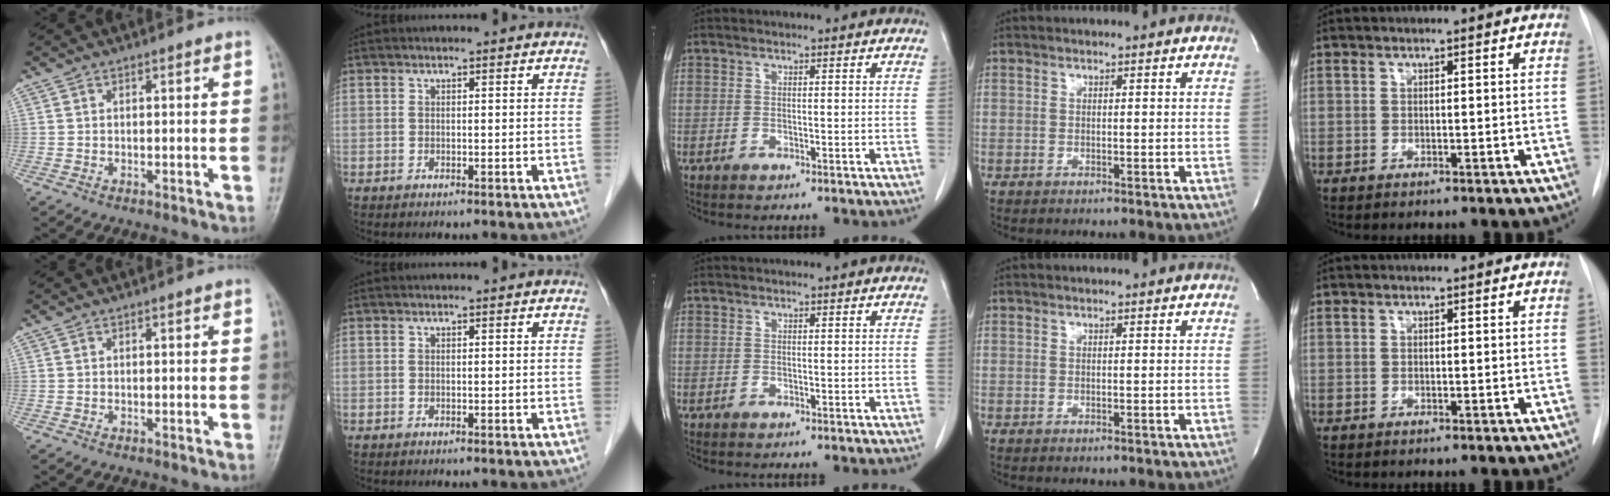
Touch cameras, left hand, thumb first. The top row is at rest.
{}